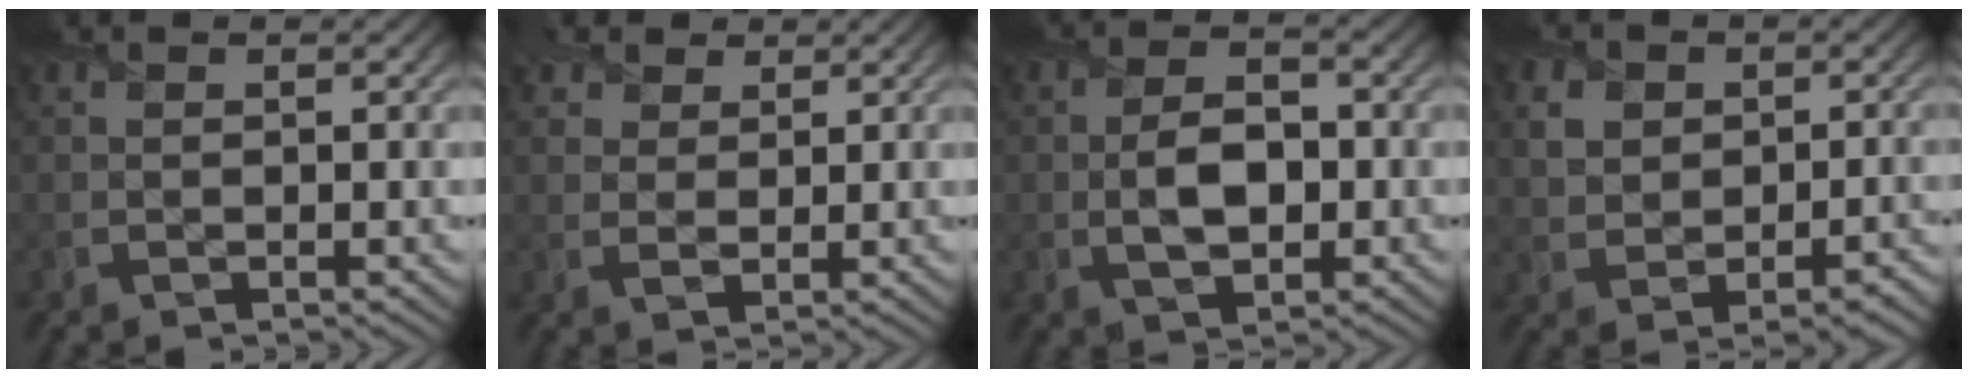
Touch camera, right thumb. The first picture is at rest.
{"total": 3.9, "force": [2.3, 2.7, 1.6], "torque": [-0.042, -0.002, 0.045]}
{"total": 5.4, "force": [-0.7, 3.1, 4.4], "torque": [-0.092, -0.004, -0.013]}
{"total": 5.7, "force": [0.5, 4.4, 3.7], "torque": [-0.064, -0.005, 0.008]}